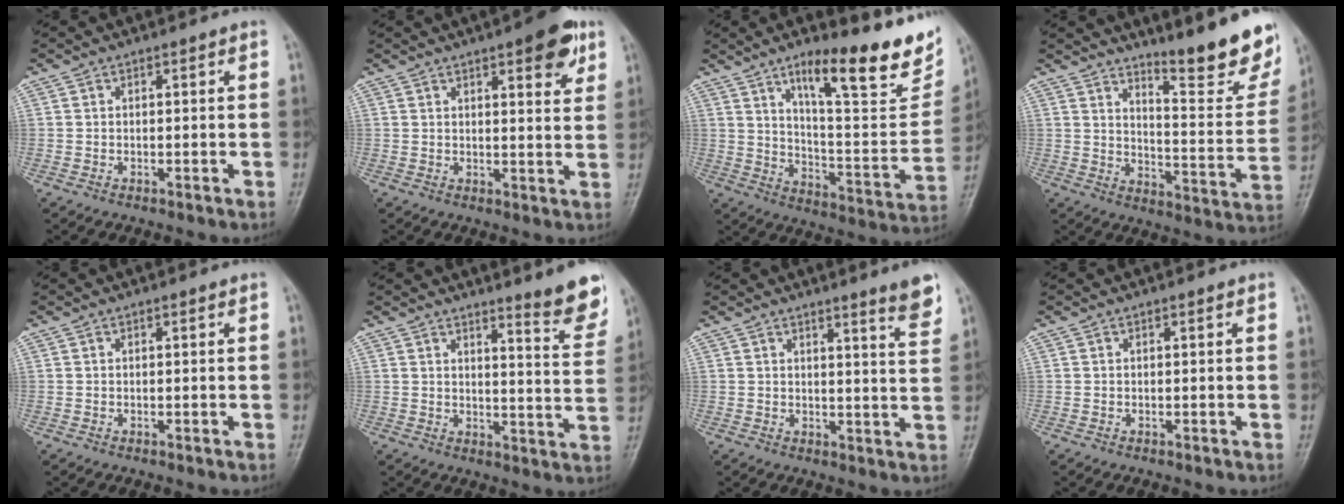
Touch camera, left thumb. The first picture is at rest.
{"total": 8.0, "force": [4.5, 2.5, 6.2], "torque": [-0.062, -0.018, 0.054]}
{"total": 22.7, "force": [14.1, 6.1, 16.7], "torque": [-0.196, -0.063, 0.220]}
{"total": 16.4, "force": [12.5, 2.6, 10.4], "torque": [-0.115, -0.105, 0.182]}
{"total": 0.0}
{"total": 8.7, "force": [6.6, 0.8, 5.6], "torque": [-0.057, -0.058, 0.086]}
{"total": 5.5, "force": [4.1, -0.1, 3.7], "torque": [-0.038, -0.038, 0.050]}
{"total": 0.0}